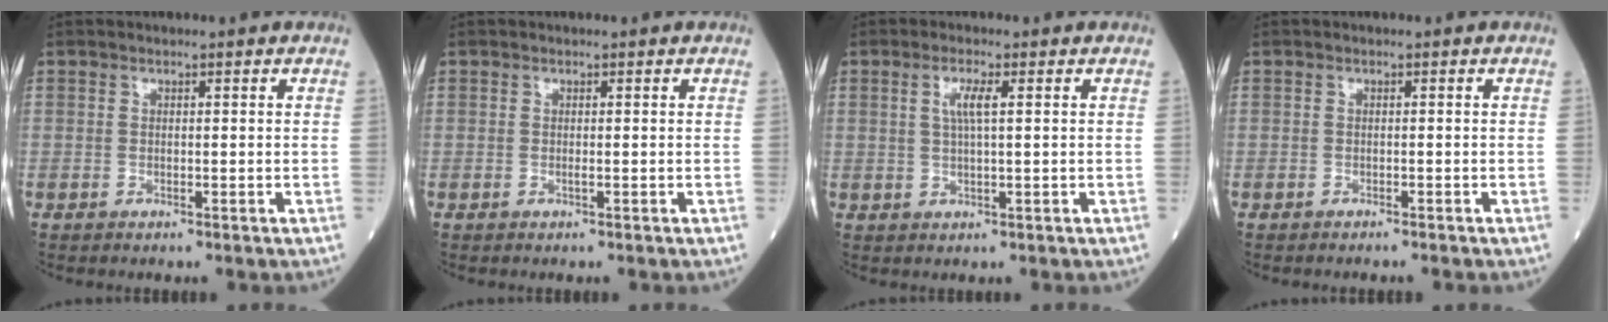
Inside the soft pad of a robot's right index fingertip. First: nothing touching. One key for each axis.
{"total": 0.0}
{"total": 3.1, "fx": 1.0, "fy": 0.1, "fz": 2.9, "tx": -0.061, "ty": 0.002, "tz": 0.020}
{"total": 1.7, "fx": -1.5, "fy": -0.2, "fz": 0.7, "tx": -0.011, "ty": 0.001, "tz": -0.017}